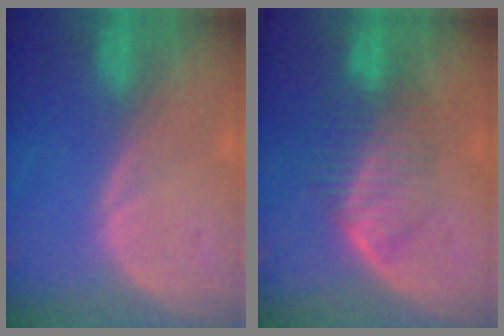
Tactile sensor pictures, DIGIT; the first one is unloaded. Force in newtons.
{"total": 6.6, "press": 6.2, "slide": 2.3}